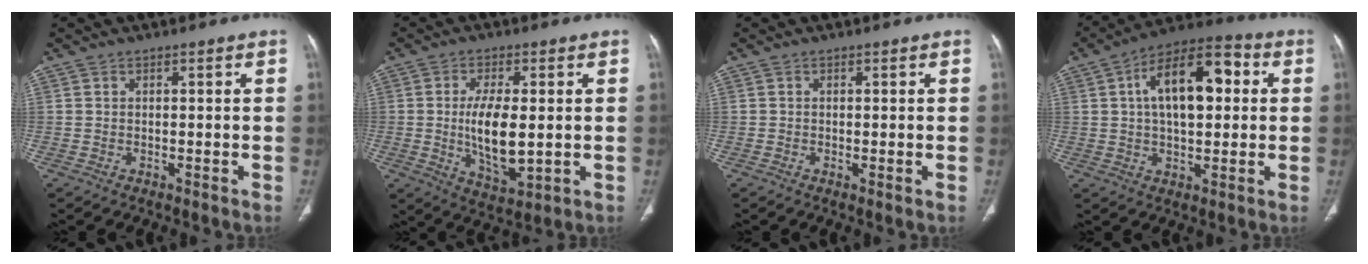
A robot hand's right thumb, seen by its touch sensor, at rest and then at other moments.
{"total": 10.8, "force": [-0.2, 4.5, 9.8], "torque": [-0.174, -0.020, 0.006]}
{"total": 0.6, "force": [-0.1, 0.1, 0.6], "torque": [-0.018, -0.004, -0.003]}
{"total": 16.0, "force": [3.2, 8.1, 13.4], "torque": [-0.197, 0.020, 0.044]}